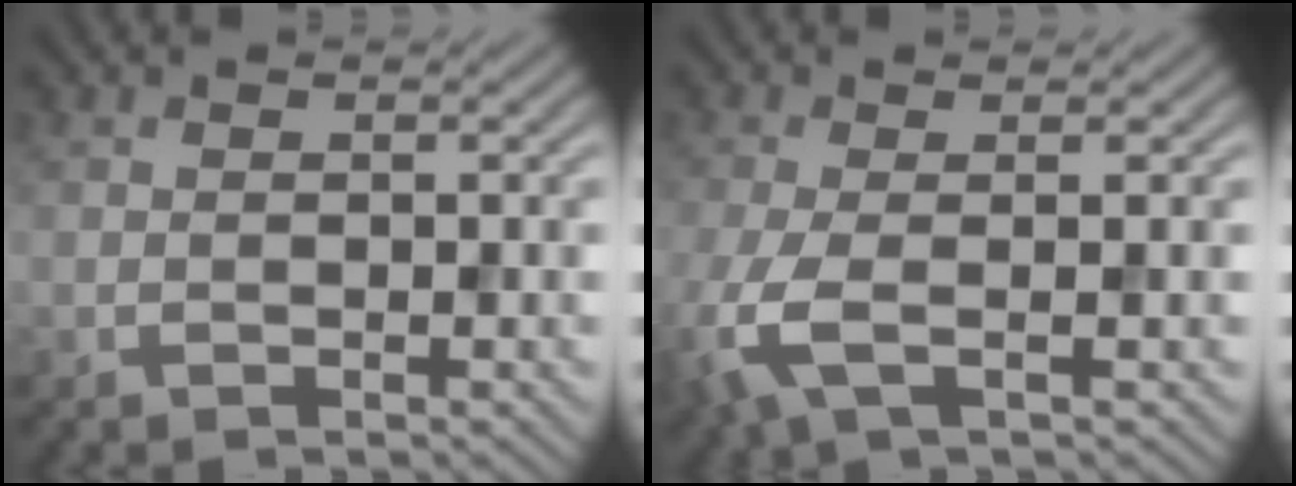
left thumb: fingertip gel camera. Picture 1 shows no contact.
{"total": 4.9, "force": [-1.3, 1.5, 4.5], "torque": [-0.115, -0.008, -0.032]}